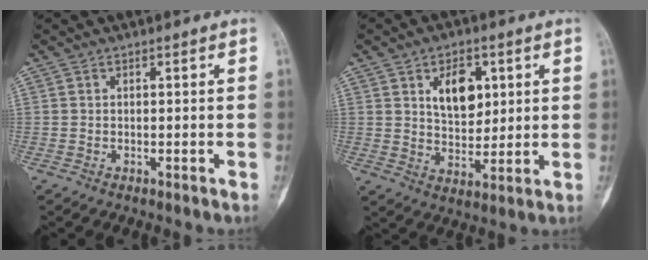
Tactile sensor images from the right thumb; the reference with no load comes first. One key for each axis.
{"total": 9.2, "fx": 3.2, "fy": 5.7, "fz": 6.4, "tx": -0.072, "ty": -0.019, "tz": 0.058}